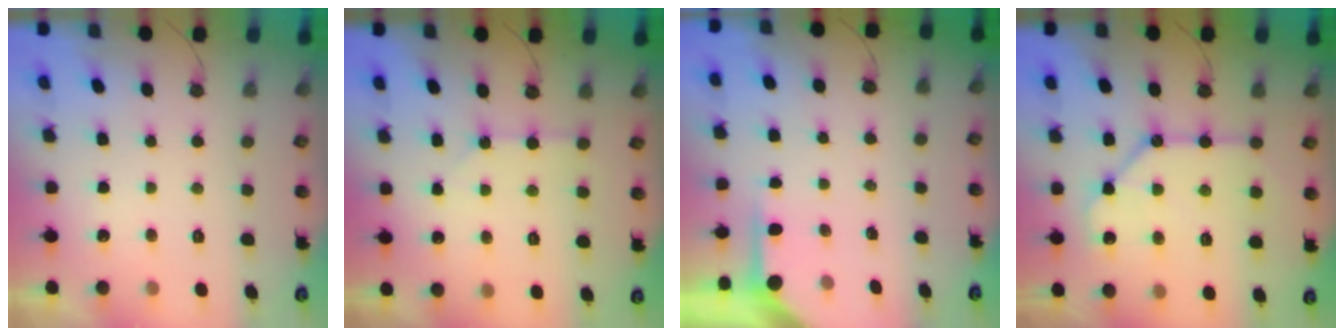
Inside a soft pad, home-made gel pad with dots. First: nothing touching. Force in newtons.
{"total": 1.3, "press": 1.3, "slide": 0.2}
{"total": 3.8, "press": 3.8, "slide": 0.2}
{"total": 11.8, "press": 11.7, "slide": 1.0}